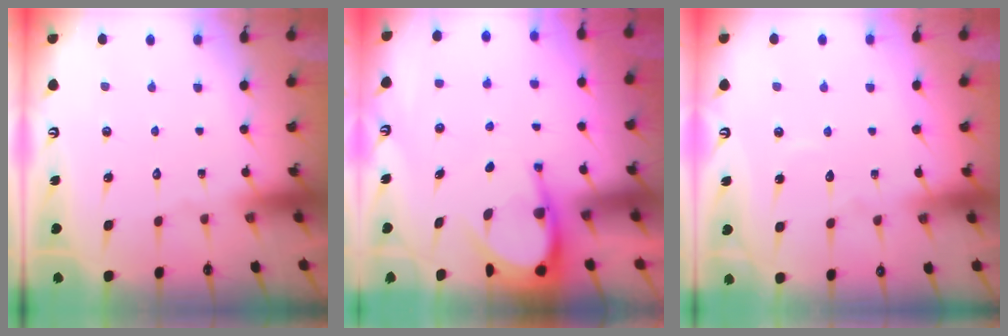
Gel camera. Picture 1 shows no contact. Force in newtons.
{"total": 6.4, "press": 6.4, "slide": 0.5}
{"total": 2.9, "press": 2.9, "slide": 0.3}